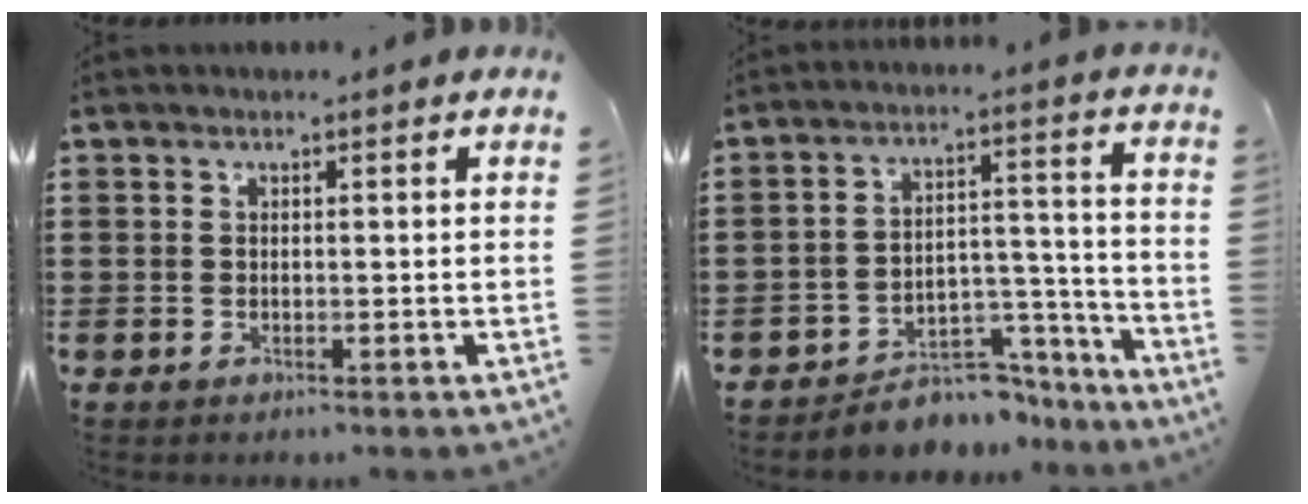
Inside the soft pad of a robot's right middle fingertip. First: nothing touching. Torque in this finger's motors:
{"motor_torque": [2.14, 0.00, 0.16, 0.03]}